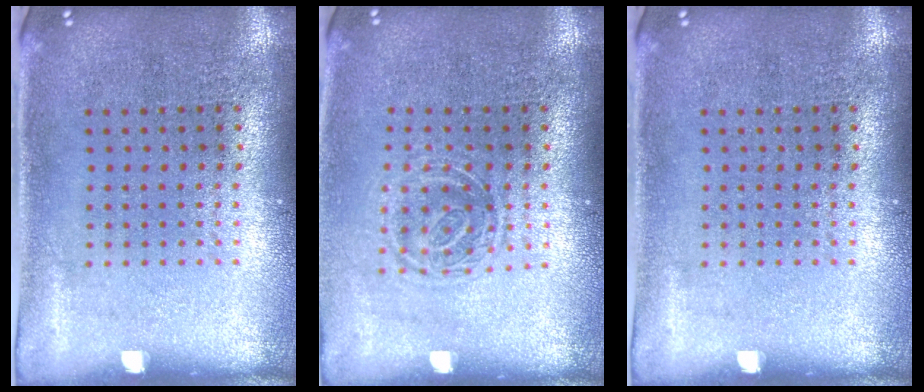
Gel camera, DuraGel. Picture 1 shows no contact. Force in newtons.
{"total": 1.3, "press": 1.1, "slide": 0.7}
{"total": 0.0}